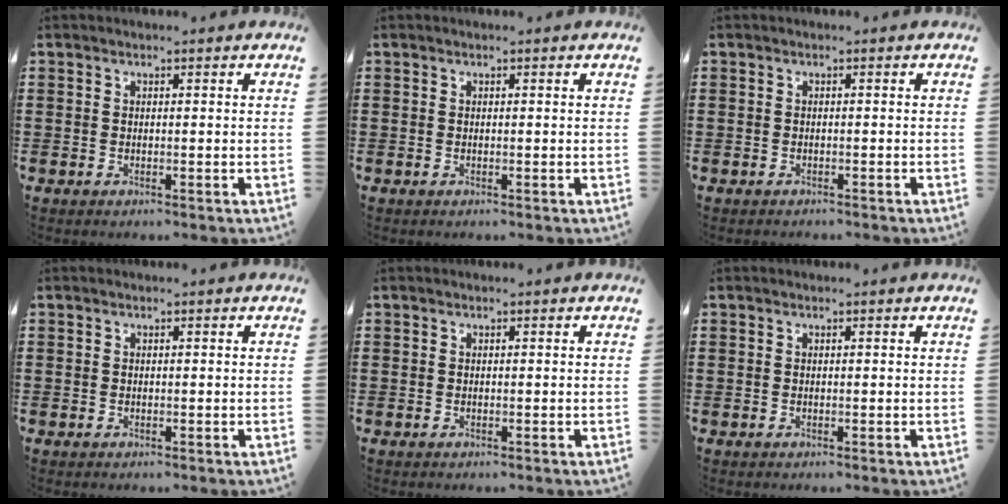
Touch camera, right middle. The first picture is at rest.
{"total": 0.0}
{"total": 0.6, "force": [-0.5, 0.2, -0.1], "torque": [0.001, 0.002, -0.012]}
{"total": 0.0}
{"total": 0.0}
{"total": 0.0}